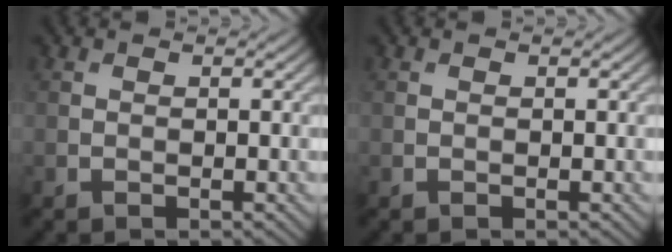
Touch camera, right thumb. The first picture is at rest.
{"total": 0.0}